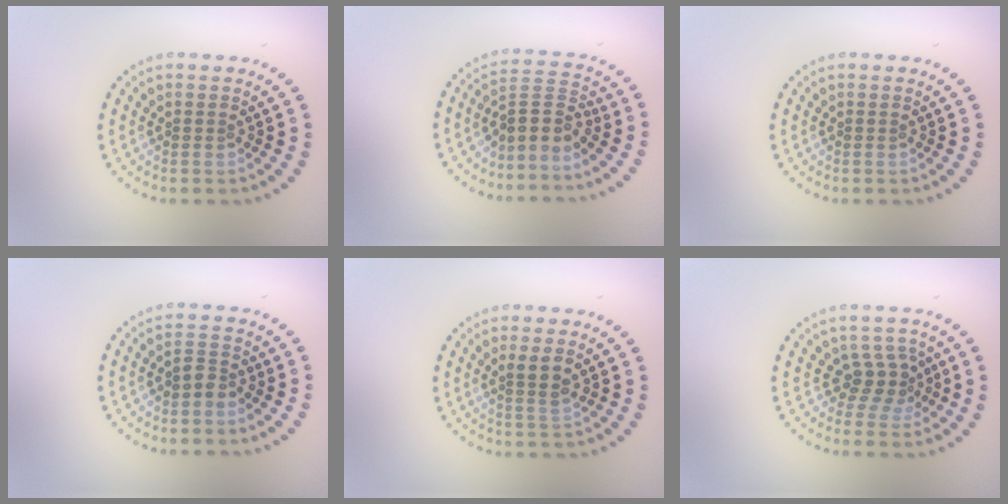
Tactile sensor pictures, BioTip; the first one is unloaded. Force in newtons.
{"total": 2.9, "press": 2.1, "slide": 2.1}
{"total": 0.0}
{"total": 1.5, "press": 1.3, "slide": 0.8}
{"total": 2.0, "press": 1.7, "slide": 1.0}
{"total": 2.6, "press": 1.9, "slide": 1.7}